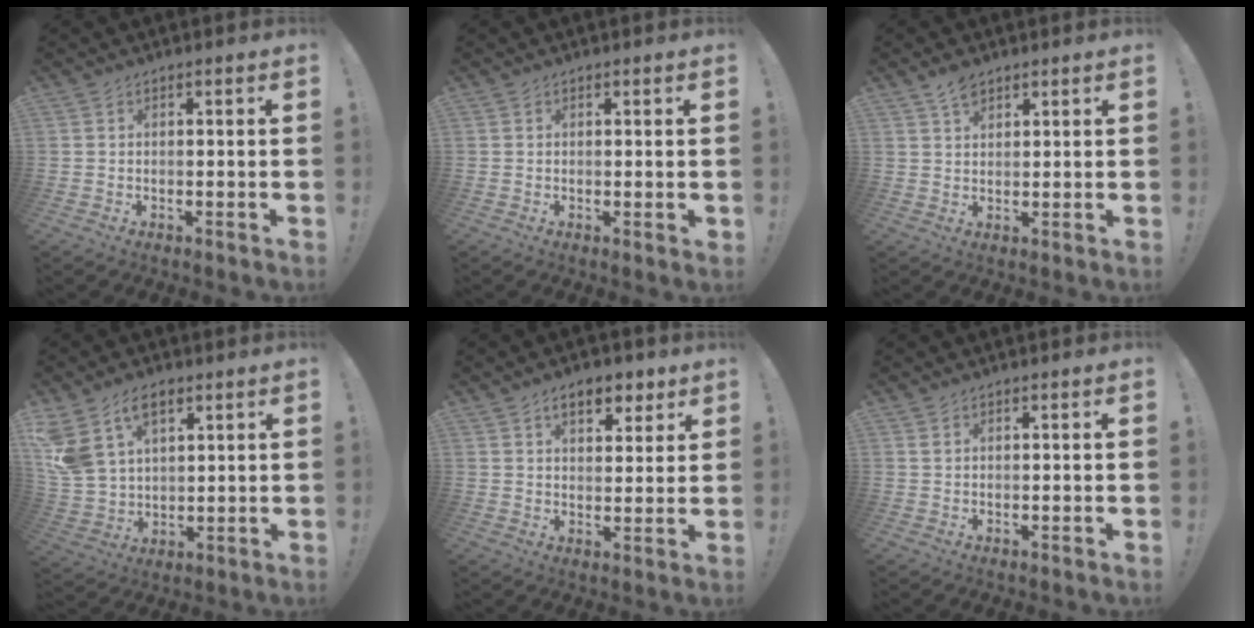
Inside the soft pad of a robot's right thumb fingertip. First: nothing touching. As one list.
[{"total": 0.8, "force": [0.4, 0.2, 0.6], "torque": [0.001, -0.004, 0.004]}, {"total": 3.9, "force": [2.8, 1.9, 1.9], "torque": [-0.035, -0.011, 0.052]}, {"total": 13.0, "force": [7.2, 8.1, 7.2], "torque": [-0.149, -0.031, 0.141]}, {"total": 8.7, "force": [5.1, 4.6, 5.3], "torque": [-0.073, -0.015, 0.090]}, {"total": 0.7, "force": [0.4, 0.3, 0.5], "torque": [-0.008, 0.000, 0.007]}]